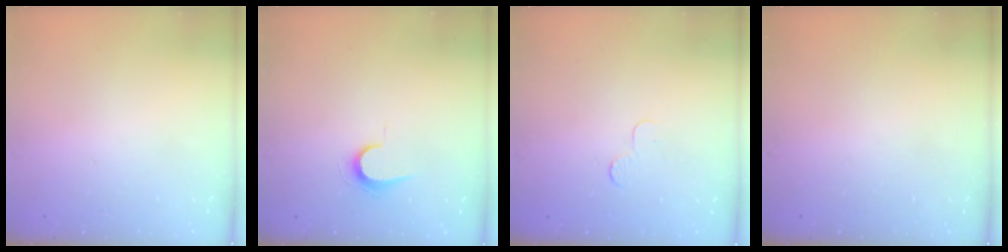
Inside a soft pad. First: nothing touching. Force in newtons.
{"total": 5.9, "press": 5.9, "slide": 0.6}
{"total": 2.3, "press": 2.3, "slide": 0.2}
{"total": 0.0}